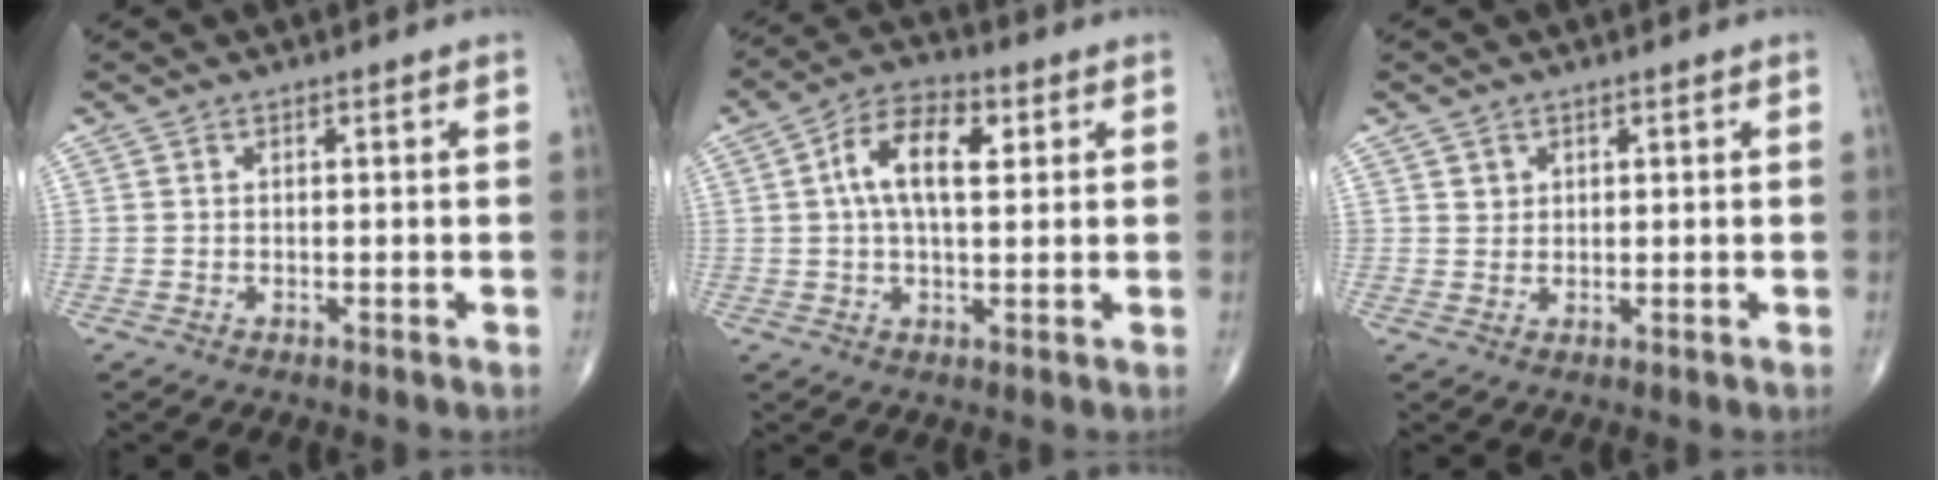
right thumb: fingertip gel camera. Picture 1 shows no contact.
{"total": 10.1, "force": [2.3, 5.1, 8.3], "torque": [-0.144, 0.020, 0.032]}
{"total": 1.4, "force": [0.7, 1.2, 0.2], "torque": [0.009, -0.003, 0.010]}